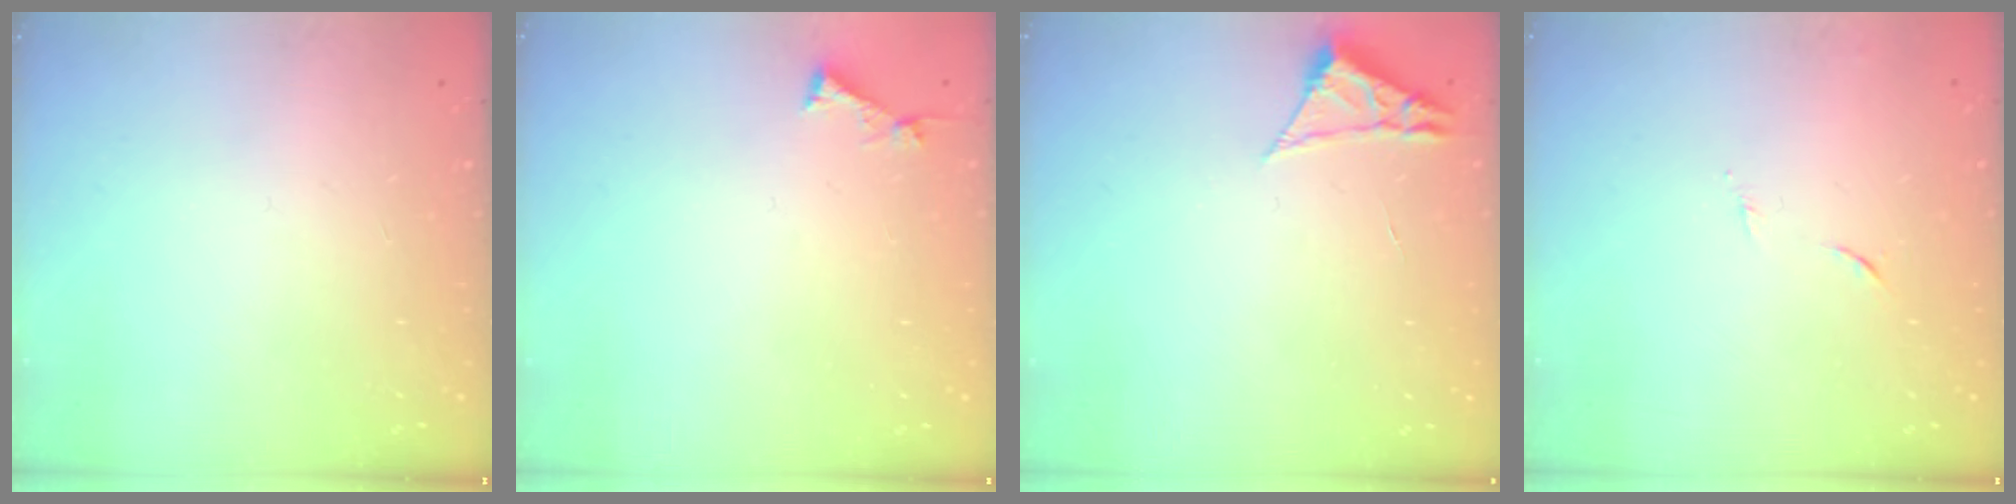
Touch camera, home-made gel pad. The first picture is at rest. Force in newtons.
{"total": 3.1, "press": 3.1, "slide": 0.3}
{"total": 2.3, "press": 2.3, "slide": 0.4}
{"total": 5.4, "press": 5.3, "slide": 0.7}